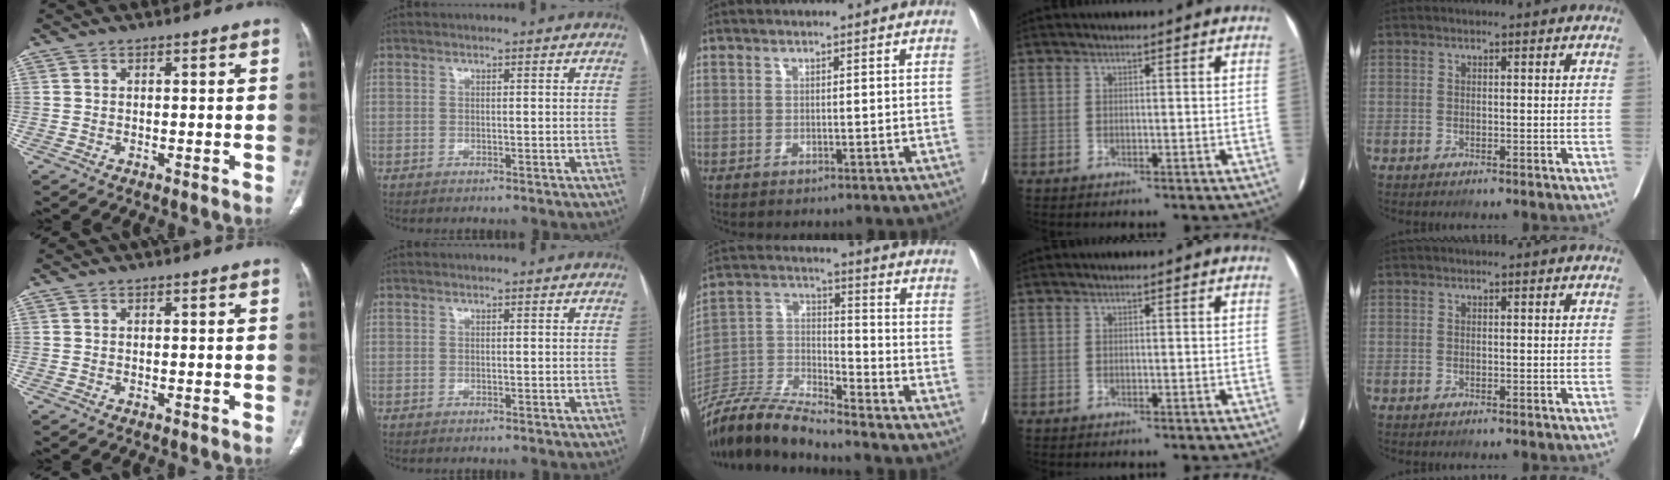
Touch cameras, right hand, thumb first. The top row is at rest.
{"middle": {"total": 12.5, "force": [-11.5, 0.5, 4.8], "torque": [-0.090, 0.007, -0.223]}}